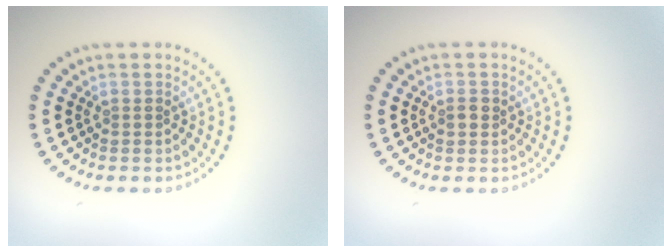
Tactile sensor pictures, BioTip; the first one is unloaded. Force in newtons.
{"total": 1.2, "press": 1.2, "slide": 0.1}